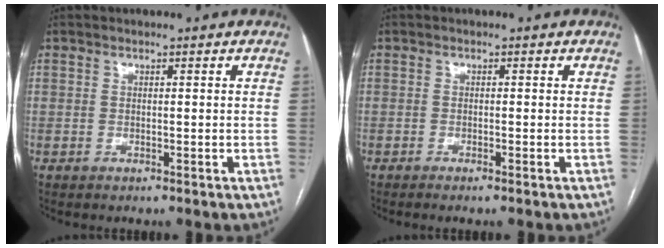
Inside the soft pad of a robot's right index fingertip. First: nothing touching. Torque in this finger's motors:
{"motor_torque": [-0.04, 0.09, -0.04, 0.01]}